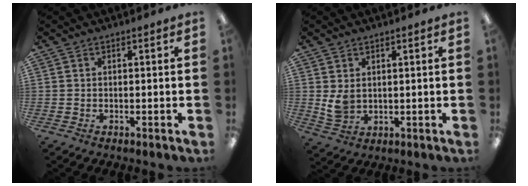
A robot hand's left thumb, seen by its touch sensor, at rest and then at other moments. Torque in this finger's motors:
{"motor_torque": [-0.25, 0.21, 0.56, -0.73, 0.04]}